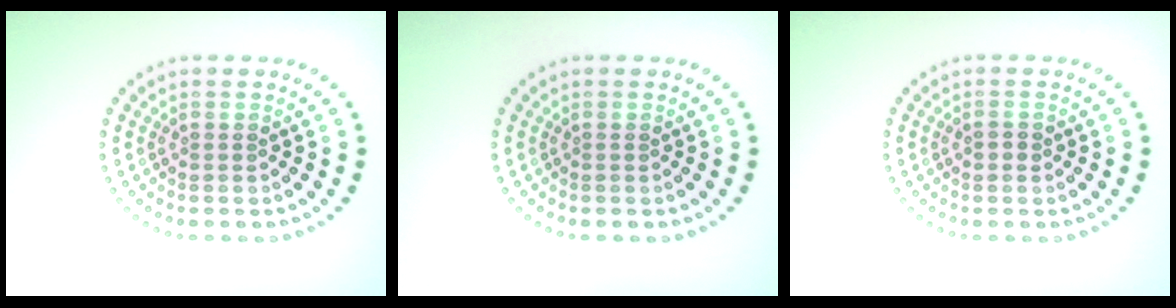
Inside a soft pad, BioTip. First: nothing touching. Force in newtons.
{"total": 0.0}
{"total": 0.9, "press": 0.9, "slide": 0.2}